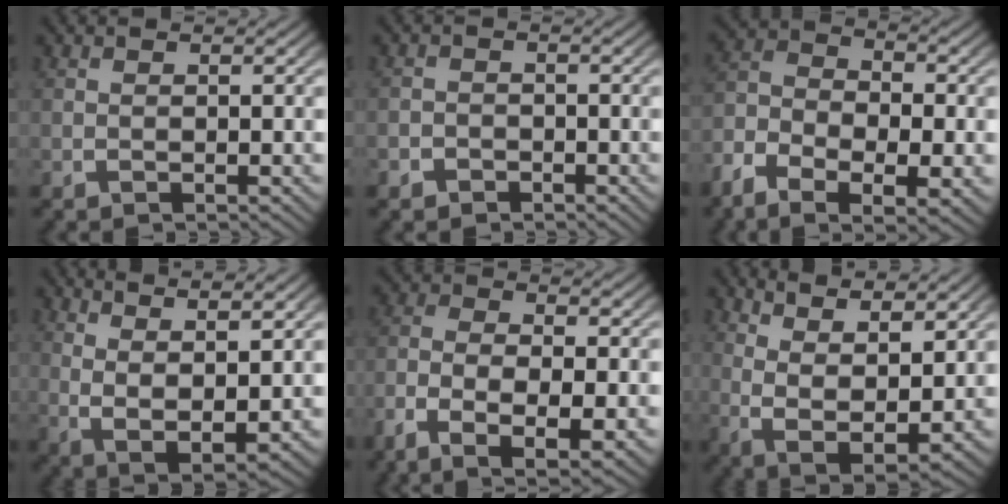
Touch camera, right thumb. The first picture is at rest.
{"total": 1.9, "force": [-1.3, 1.3, 0.0], "torque": [0.005, -0.006, -0.025]}
{"total": 7.2, "force": [-2.0, 4.6, 5.2], "torque": [-0.116, -0.026, -0.032]}
{"total": 7.2, "force": [0.8, 4.1, 5.8], "torque": [-0.126, -0.031, 0.034]}
{"total": 6.9, "force": [-2.4, 3.3, 5.6], "torque": [-0.121, -0.024, -0.031]}
{"total": 7.6, "force": [0.3, 4.9, 5.8], "torque": [-0.129, -0.045, 0.028]}